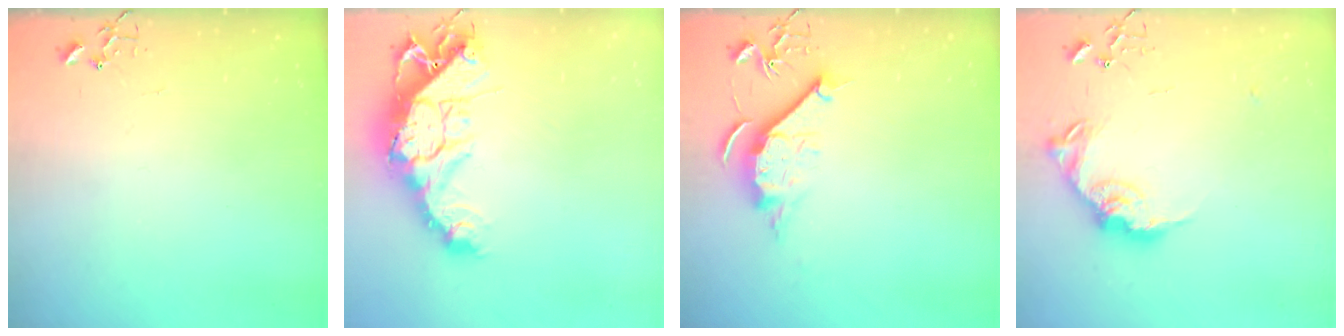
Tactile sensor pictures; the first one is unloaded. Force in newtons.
{"total": 18.5, "press": 18.4, "slide": 2.0}
{"total": 10.7, "press": 10.7, "slide": 1.1}
{"total": 15.6, "press": 15.6, "slide": 0.7}